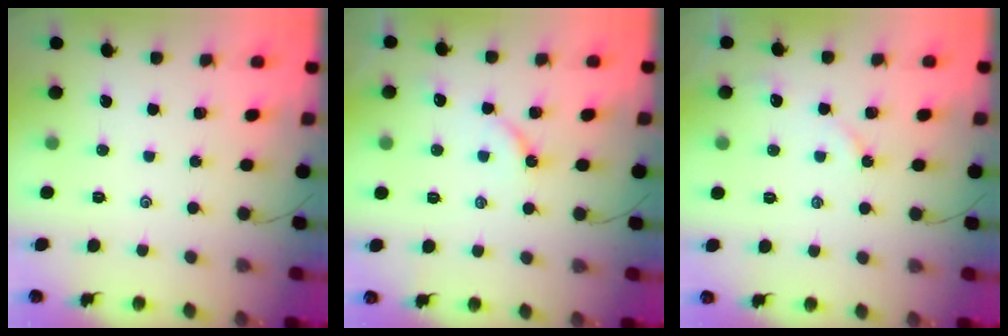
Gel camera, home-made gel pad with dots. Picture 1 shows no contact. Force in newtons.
{"total": 4.9, "press": 4.9, "slide": 0.8}
{"total": 5.1, "press": 5.1, "slide": 0.4}